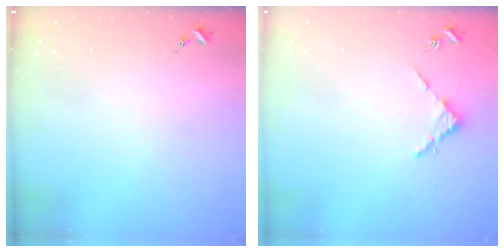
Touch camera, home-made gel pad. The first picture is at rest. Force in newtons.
{"total": 2.7, "press": 2.7, "slide": 0.3}